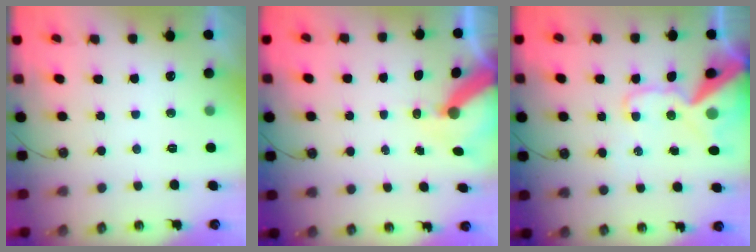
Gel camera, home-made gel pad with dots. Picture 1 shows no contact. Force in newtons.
{"total": 8.2, "press": 8.1, "slide": 0.9}
{"total": 18.0, "press": 17.8, "slide": 2.4}